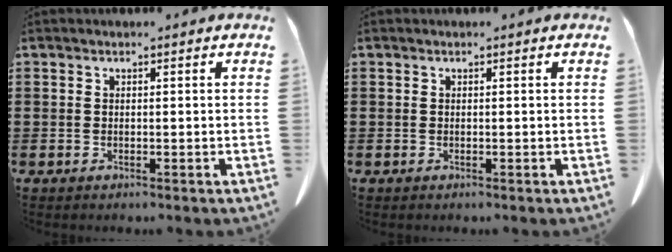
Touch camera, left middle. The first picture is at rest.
{"total": 0.0}